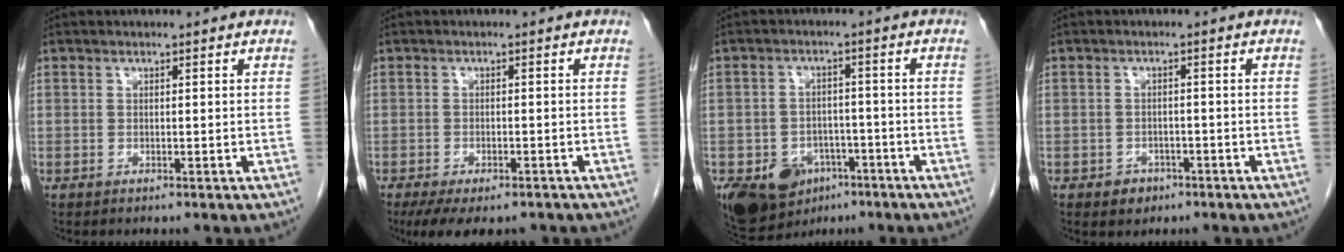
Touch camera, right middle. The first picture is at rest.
{"total": 9.0, "force": [-6.8, 3.4, 4.9], "torque": [-0.070, -0.009, -0.098]}
{"total": 14.5, "force": [-7.3, 10.7, 6.6], "torque": [-0.157, 0.002, -0.104]}
{"total": 2.5, "force": [-1.5, 1.9, 0.7], "torque": [-0.009, 0.007, -0.016]}